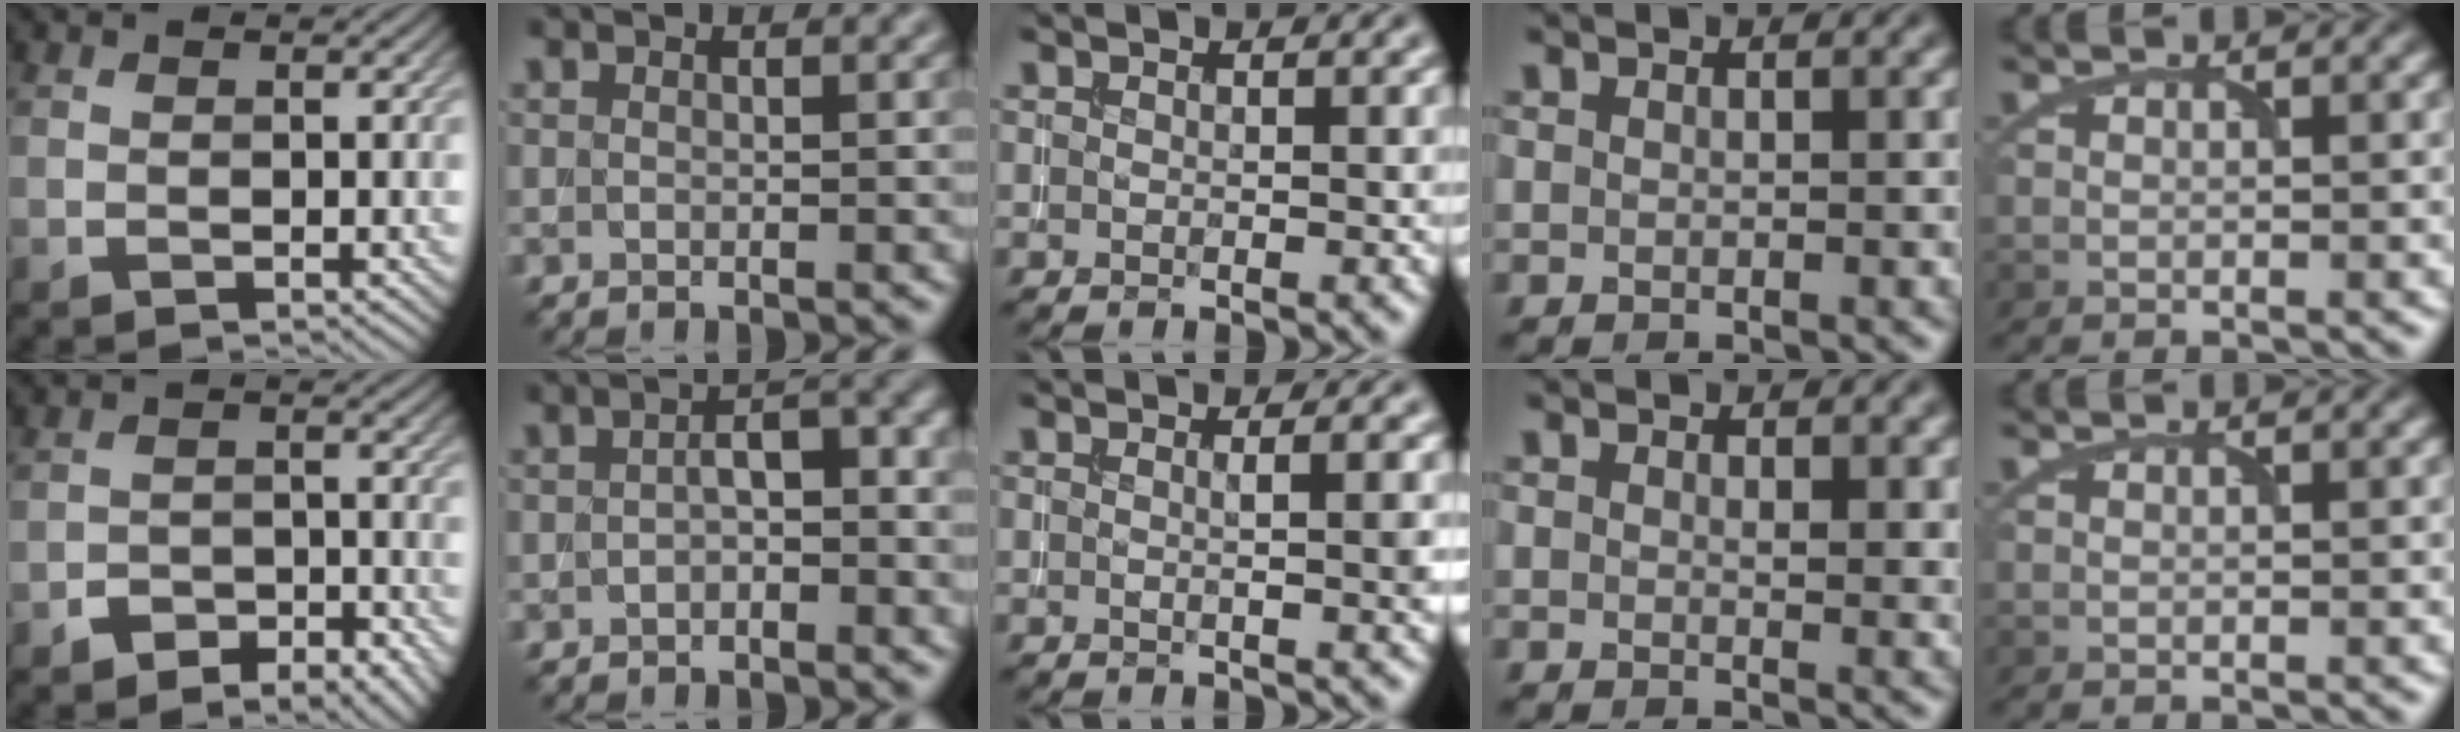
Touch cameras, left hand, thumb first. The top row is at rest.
{"thumb": {"total": 6.6, "force": [-4.2, 3.6, 3.6], "torque": [-0.049, -0.006, -0.070]}, "index": {"total": 3.1, "force": [-0.4, 1.2, 2.8], "torque": [-0.046, 0.010, -0.008]}, "middle": {"total": 1.7, "force": [0.1, 0.3, 1.7], "torque": [-0.017, 0.001, -0.003]}, "ring": {"total": 1.5, "force": [0.8, 0.5, 1.2], "torque": [-0.011, -0.007, 0.015]}}